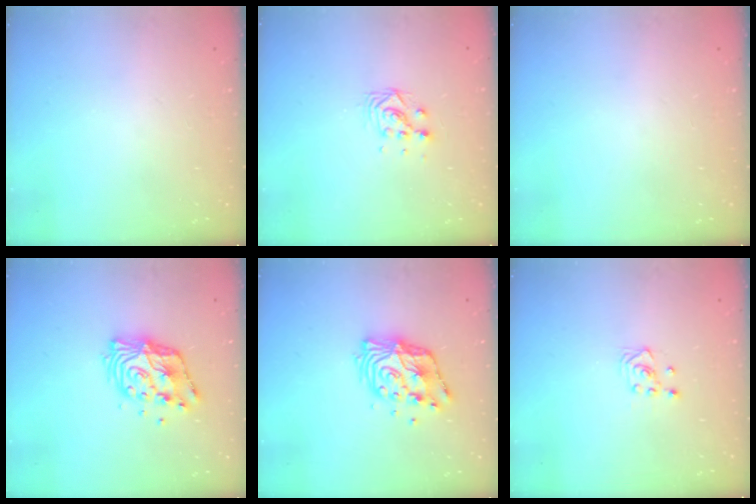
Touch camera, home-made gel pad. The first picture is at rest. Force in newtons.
{"total": 5.7, "press": 5.7, "slide": 0.2}
{"total": 0.0}
{"total": 12.3, "press": 12.3, "slide": 1.1}
{"total": 12.3, "press": 12.3, "slide": 1.1}
{"total": 3.0, "press": 2.6, "slide": 1.5}